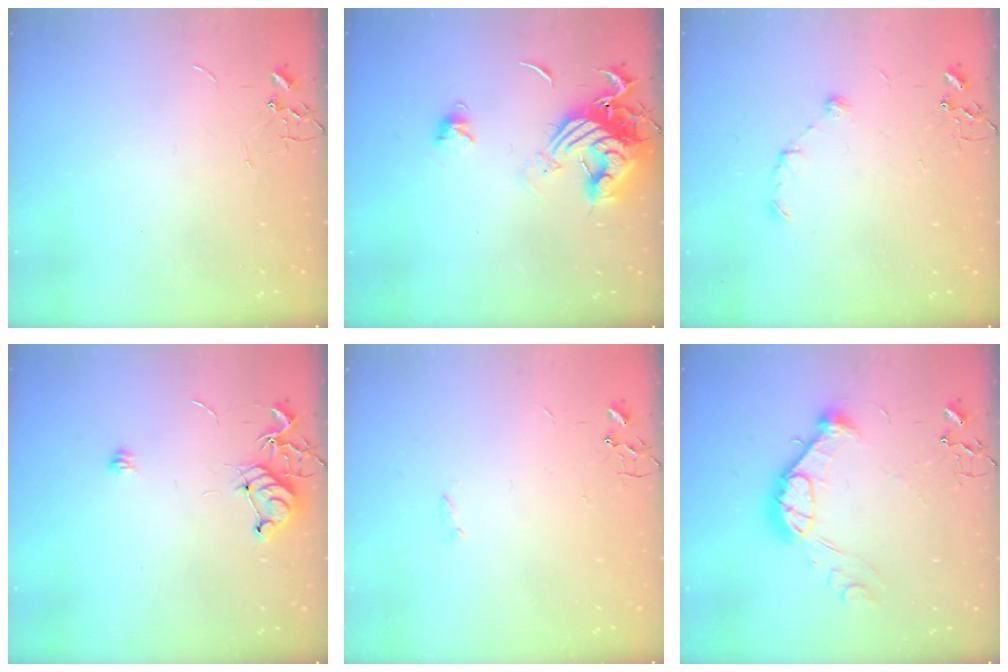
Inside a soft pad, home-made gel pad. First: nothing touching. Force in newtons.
{"total": 14.5, "press": 14.4, "slide": 1.7}
{"total": 6.4, "press": 6.3, "slide": 0.8}
{"total": 9.0, "press": 9.0, "slide": 0.6}
{"total": 1.1, "press": 1.0, "slide": 0.3}
{"total": 14.5, "press": 14.4, "slide": 1.2}